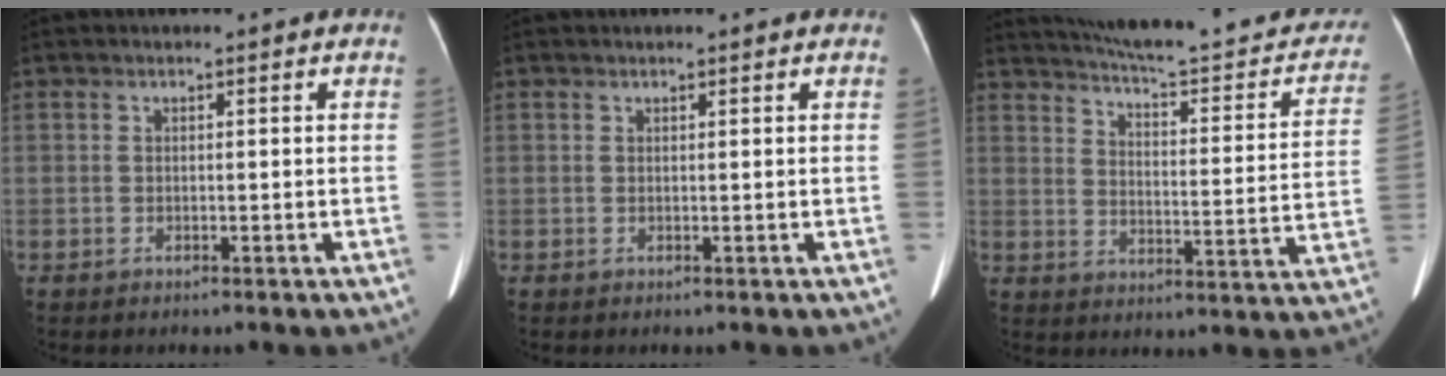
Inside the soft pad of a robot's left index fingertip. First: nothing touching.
{"total": 0.7, "force": [0.7, 0.1, 0.3], "torque": [-0.006, 0.010, 0.011]}
{"total": 24.0, "force": [20.9, 4.7, 11.0], "torque": [-0.148, -0.025, 0.255]}